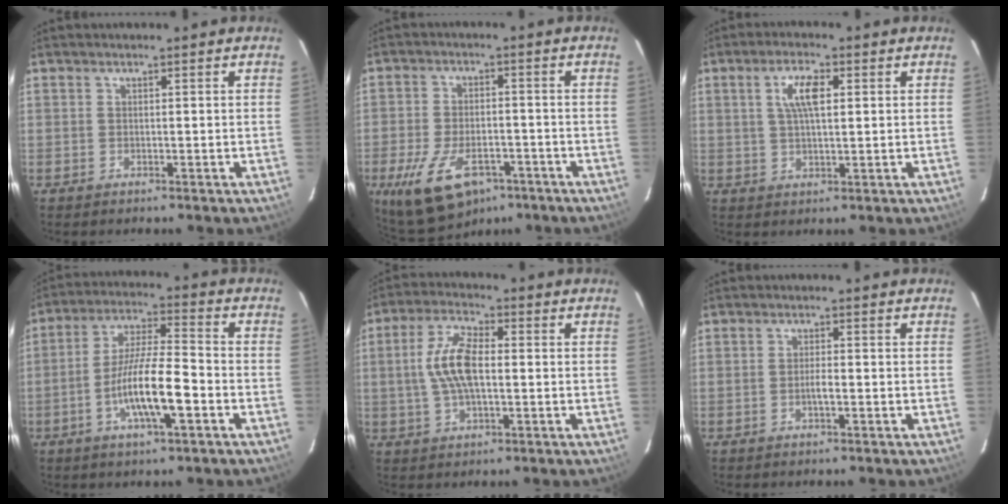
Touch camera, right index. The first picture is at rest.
{"total": 13.6, "force": [-7.9, 7.1, 8.5], "torque": [-0.187, -0.025, -0.128]}
{"total": 5.6, "force": [1.7, 1.9, 5.0], "torque": [-0.095, 0.009, 0.031]}
{"total": 12.0, "force": [-4.5, 2.0, 10.9], "torque": [-0.211, -0.004, -0.084]}
{"total": 9.2, "force": [-0.1, 3.9, 8.3], "torque": [-0.170, 0.012, -0.002]}
{"total": 1.9, "force": [-0.8, 0.3, 1.7], "torque": [-0.032, 0.001, -0.015]}